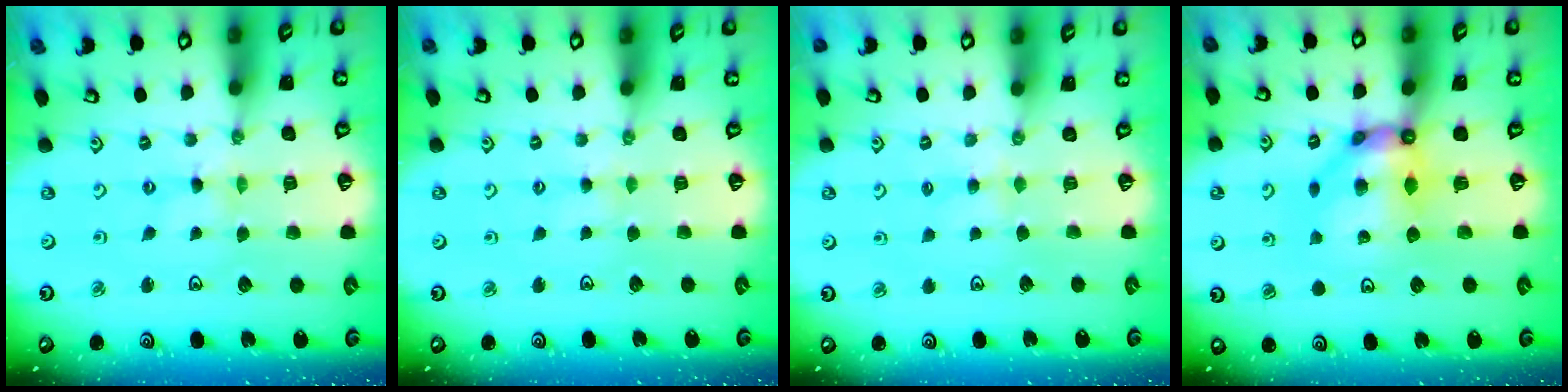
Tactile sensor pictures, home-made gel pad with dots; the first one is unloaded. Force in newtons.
{"total": 1.9, "press": 1.9, "slide": 0.2}
{"total": 2.1, "press": 2.1, "slide": 0.4}
{"total": 9.6, "press": 9.5, "slide": 1.1}